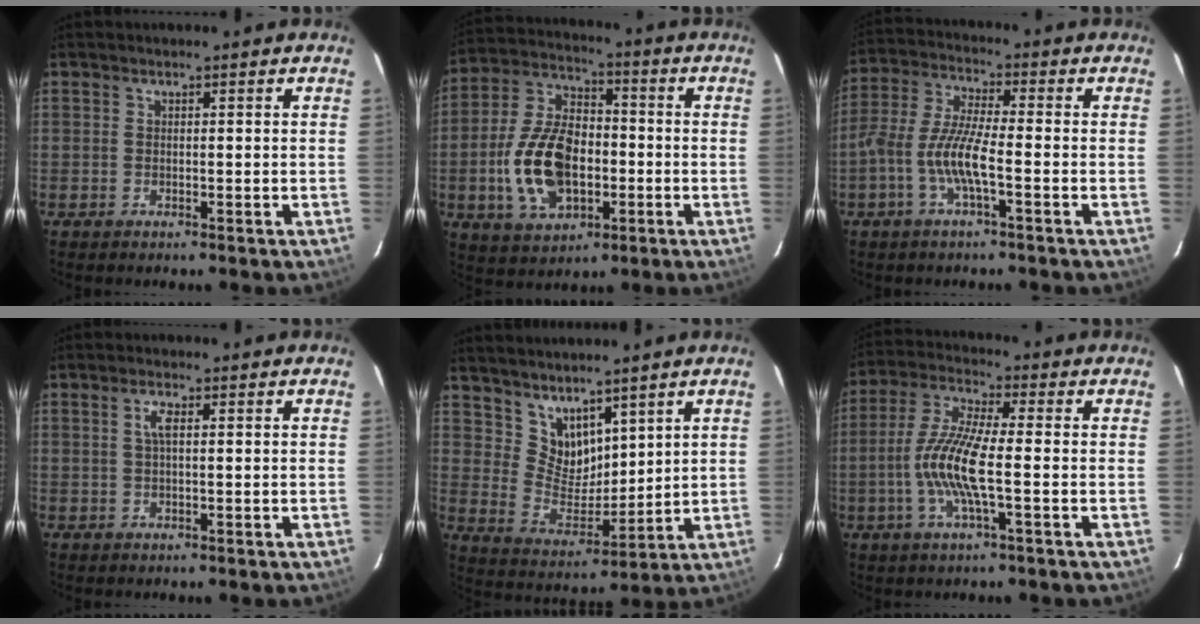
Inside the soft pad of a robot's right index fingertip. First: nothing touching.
{"total": 16.1, "force": [-3.5, 9.7, 12.3], "torque": [-0.256, 0.013, -0.051]}
{"total": 8.5, "force": [-2.9, 1.4, 7.8], "torque": [-0.173, 0.005, -0.060]}
{"total": 2.2, "force": [0.5, 0.6, 2.0], "torque": [-0.042, 0.005, 0.008]}
{"total": 8.7, "force": [6.5, 4.9, 3.2], "torque": [-0.053, -0.001, 0.139]}
{"total": 11.2, "force": [-2.1, 1.8, 10.9], "torque": [-0.229, 0.001, -0.045]}